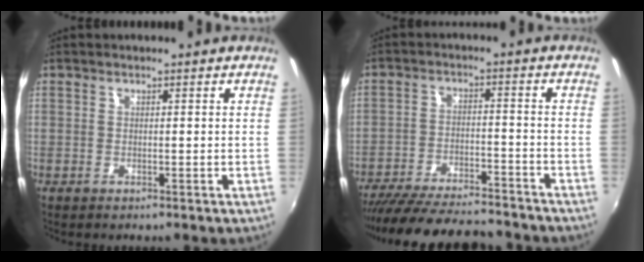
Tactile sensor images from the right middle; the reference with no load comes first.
{"total": 20.6, "force": [-18.1, 4.2, 8.8], "torque": [-0.174, -0.027, -0.266]}